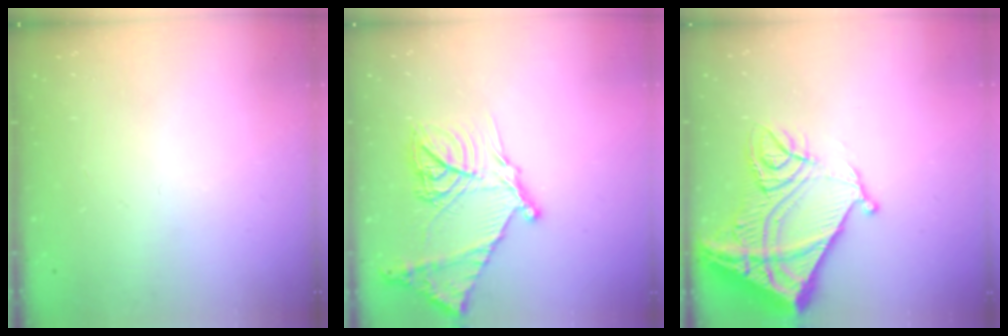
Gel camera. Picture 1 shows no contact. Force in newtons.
{"total": 20.3, "press": 20.3, "slide": 1.7}
{"total": 18.9, "press": 18.7, "slide": 2.3}